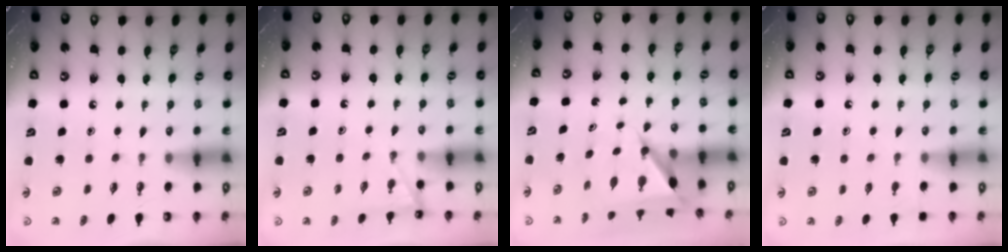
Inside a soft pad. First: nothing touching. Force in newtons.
{"total": 4.0, "press": 4.0, "slide": 0.4}
{"total": 7.1, "press": 7.1, "slide": 0.6}
{"total": 4.6, "press": 4.6, "slide": 0.5}